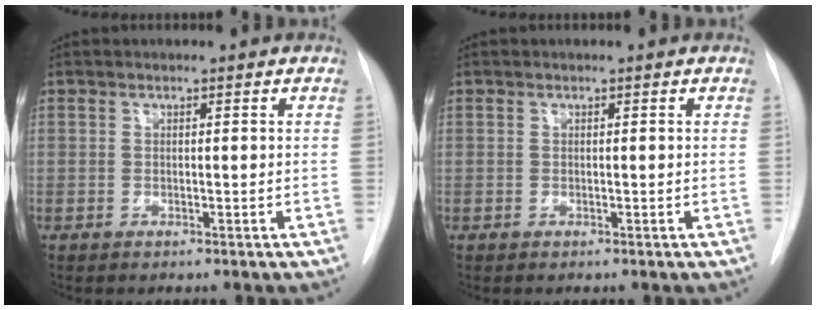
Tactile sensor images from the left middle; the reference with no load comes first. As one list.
[{"total": 0.0}]